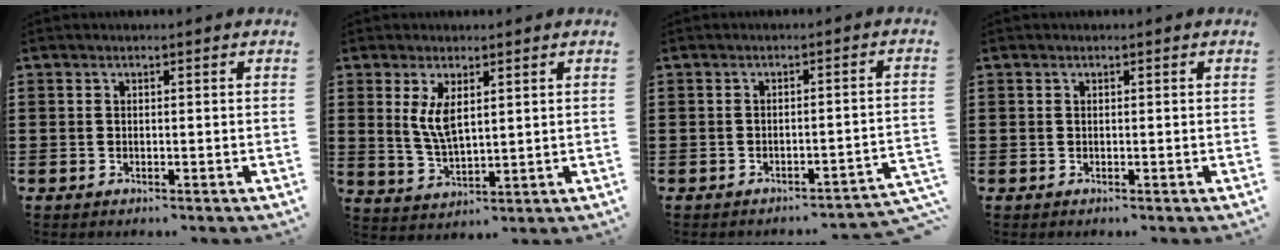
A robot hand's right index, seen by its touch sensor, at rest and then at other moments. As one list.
[{"total": 5.3, "force": [1.8, 2.2, 4.5], "torque": [-0.101, -0.001, 0.030]}, {"total": 2.3, "force": [-2.1, -0.3, 1.0], "torque": [-0.020, -0.005, -0.045]}, {"total": 0.0}]